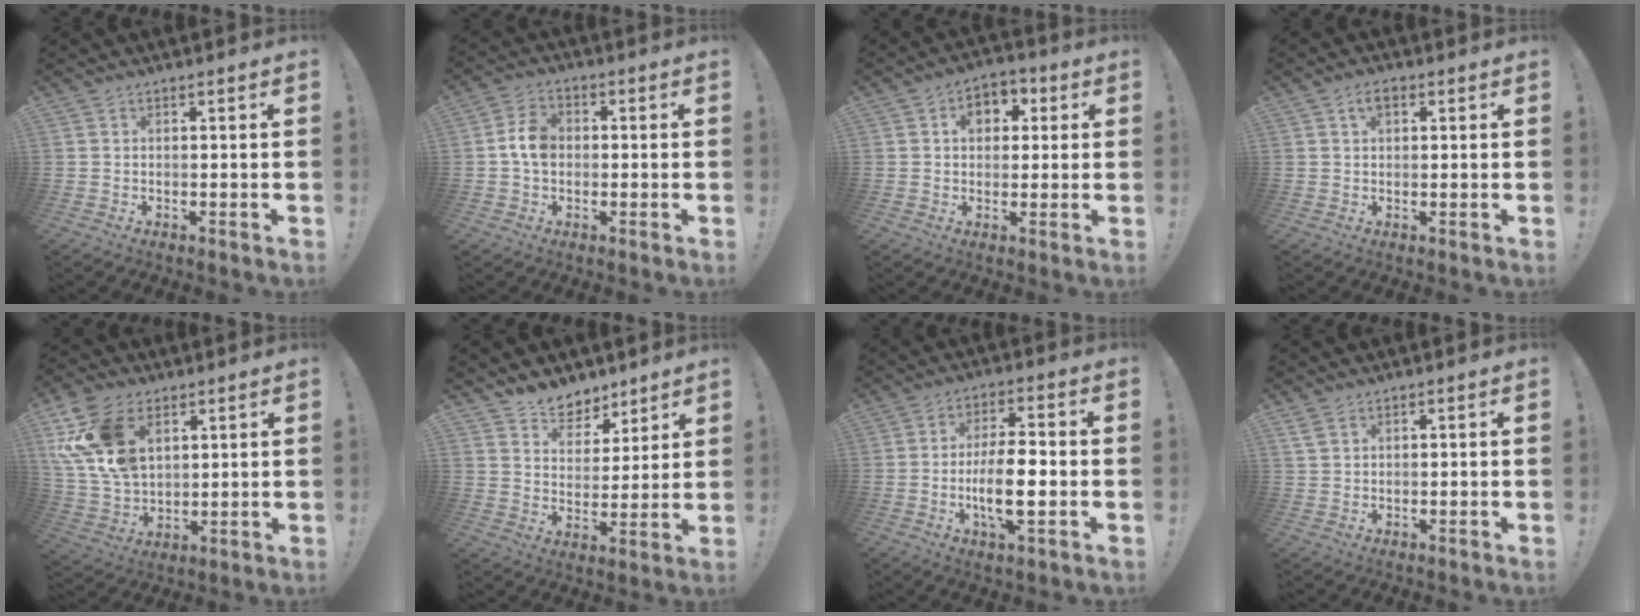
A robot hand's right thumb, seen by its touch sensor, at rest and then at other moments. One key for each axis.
{"total": 7.3, "fx": -0.1, "fy": 5.4, "fz": 4.9, "tx": -0.083, "ty": 0.016, "tz": 0.001}
{"total": 7.2, "fx": 1.9, "fy": 5.7, "fz": 4.0, "tx": -0.048, "ty": 0.002, "tz": 0.032}
{"total": 3.5, "fx": 1.5, "fy": 2.0, "fz": 2.6, "tx": -0.041, "ty": 0.004, "tz": 0.023}
{"total": 18.5, "fx": 7.3, "fy": 12.3, "fz": 11.7, "tx": -0.245, "ty": -0.026, "tz": 0.139}
{"total": 8.7, "fx": 7.1, "fy": 4.8, "fz": 1.5, "tx": -0.033, "ty": -0.055, "tz": 0.140}
{"total": 11.1, "fx": -2.3, "fy": 3.3, "fz": 10.3, "tx": -0.188, "ty": -0.002, "tz": -0.045}
{"total": 2.6, "fx": 1.6, "fy": 1.2, "fz": 1.6, "tx": -0.027, "ty": -0.003, "tz": 0.031}